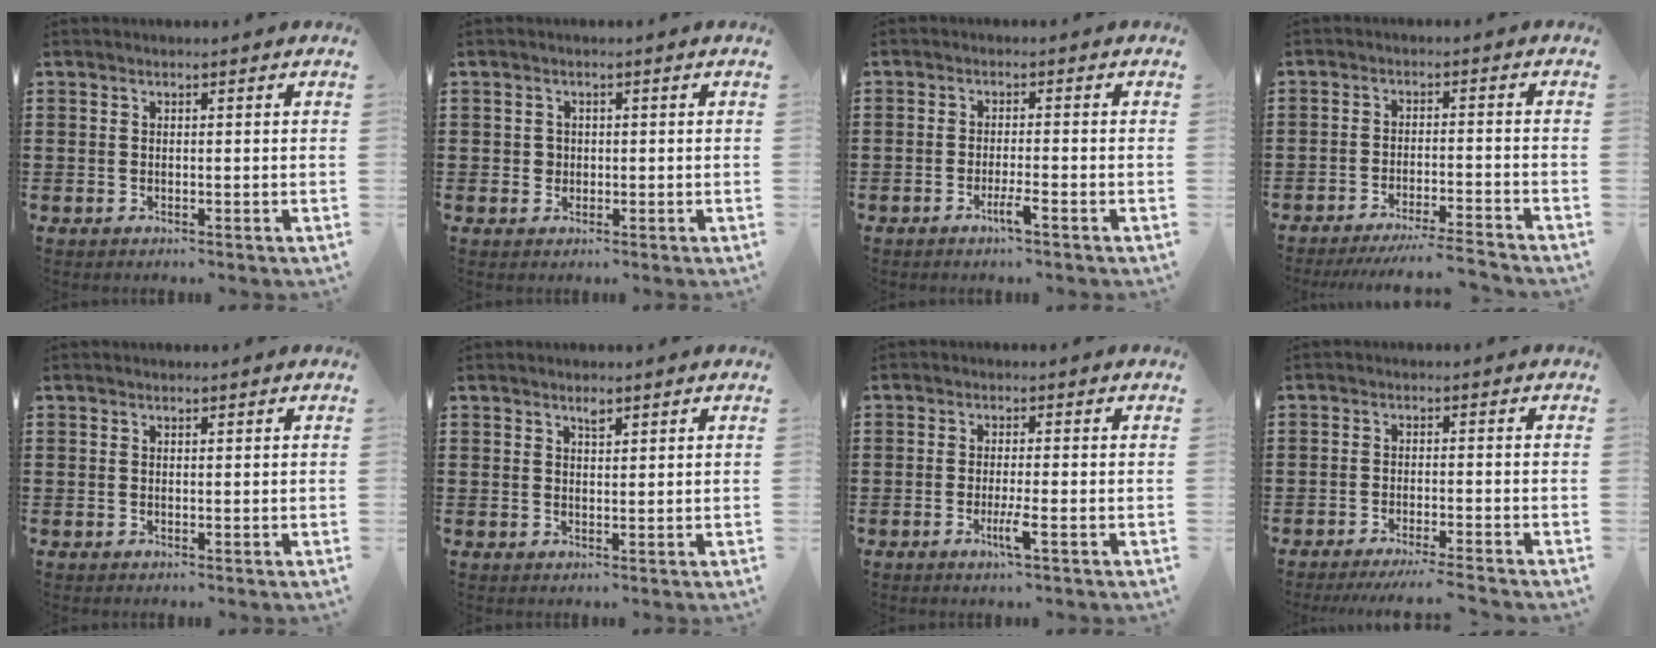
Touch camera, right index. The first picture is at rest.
{"total": 1.3, "force": [0.1, 1.2, 0.4], "torque": [-0.011, 0.006, 0.000]}
{"total": 2.7, "force": [-1.6, 0.0, 2.1], "torque": [-0.043, -0.004, -0.032]}
{"total": 4.4, "force": [-4.1, -0.5, 1.6], "torque": [-0.025, -0.013, -0.079]}
{"total": 0.0}
{"total": 1.4, "force": [1.0, 0.5, 0.8], "torque": [-0.010, -0.001, 0.016]}
{"total": 3.4, "force": [-1.5, 0.0, 3.1], "torque": [-0.058, -0.014, -0.027]}
{"total": 2.7, "force": [-2.4, -0.5, 1.2], "torque": [-0.018, -0.005, -0.046]}